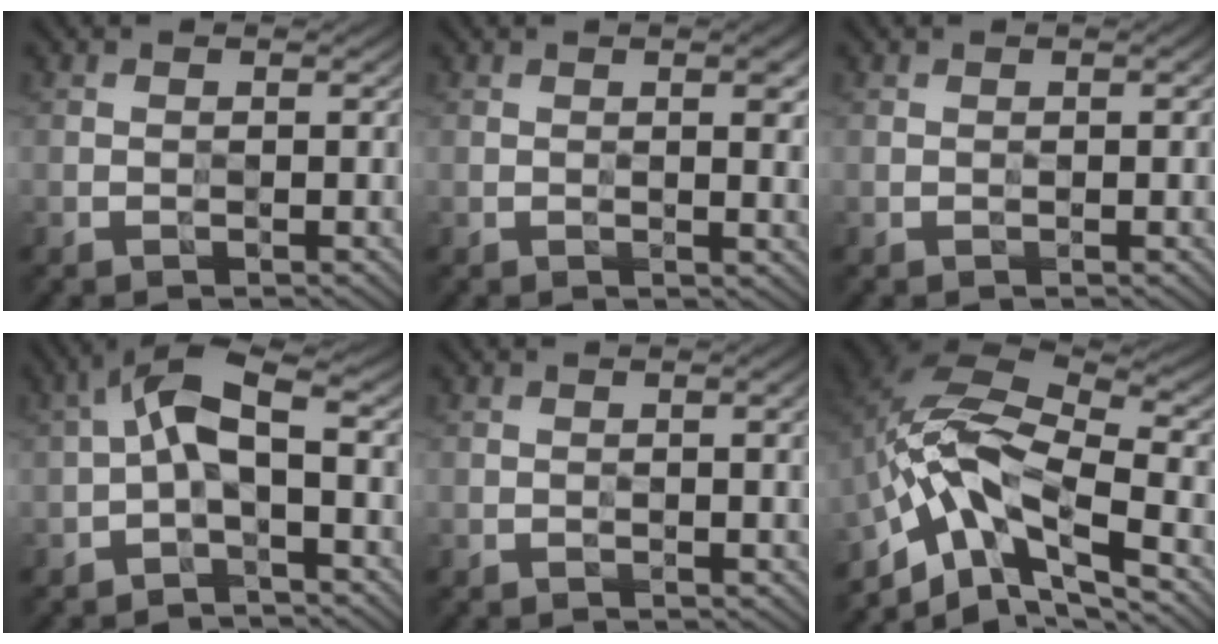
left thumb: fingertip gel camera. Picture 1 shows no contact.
{"total": 3.3, "force": [0.8, 0.6, 3.2], "torque": [-0.049, 0.003, 0.013]}
{"total": 0.8, "force": [0.1, 0.1, 0.8], "torque": [-0.015, 0.001, 0.002]}
{"total": 5.9, "force": [-0.6, 2.2, 5.5], "torque": [-0.106, 0.019, -0.024]}
{"total": 2.5, "force": [0.5, 0.4, 2.4], "torque": [-0.033, 0.004, 0.007]}
{"total": 12.5, "force": [-5.2, 5.7, 9.8], "torque": [-0.201, -0.008, -0.110]}